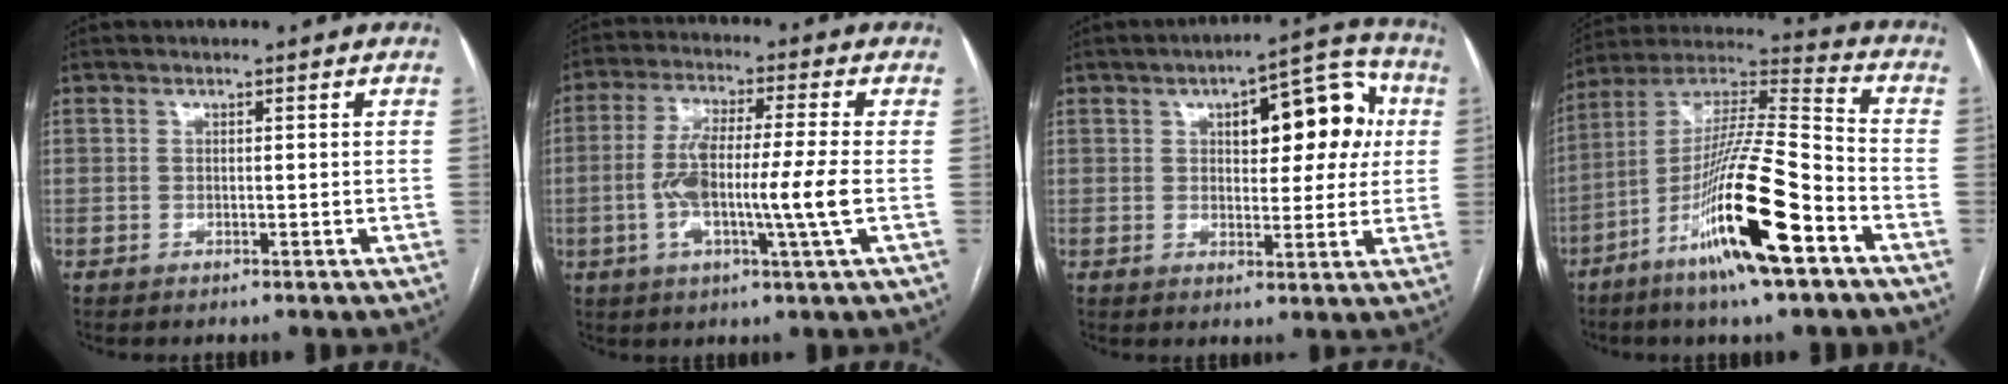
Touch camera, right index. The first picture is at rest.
{"total": 11.0, "force": [-1.8, -0.1, 10.8], "torque": [-0.206, 0.000, -0.040]}
{"total": 12.1, "force": [3.2, 5.1, 10.5], "torque": [-0.124, 0.037, 0.042]}
{"total": 19.3, "force": [-8.9, 1.2, 17.0], "torque": [-0.336, -0.024, -0.165]}